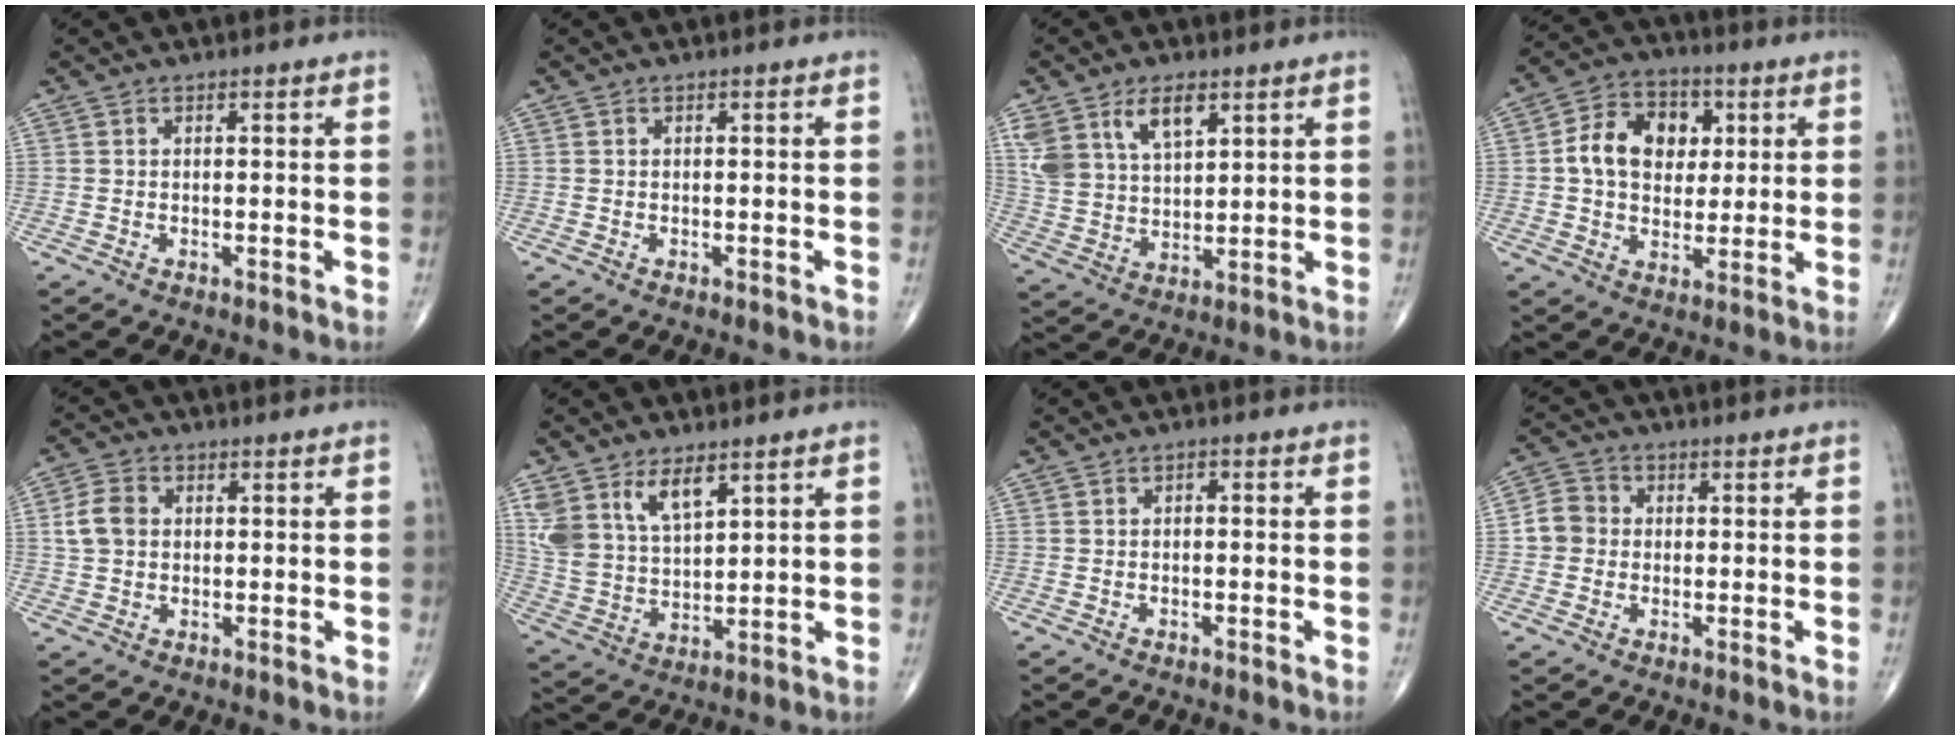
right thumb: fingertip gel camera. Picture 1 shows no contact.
{"total": 0.0}
{"total": 10.7, "force": [5.7, 5.8, 7.0], "torque": [-0.126, -0.017, 0.120]}
{"total": 12.5, "force": [2.1, 9.4, 8.1], "torque": [-0.101, 0.008, 0.029]}
{"total": 5.2, "force": [0.7, 4.0, 3.3], "torque": [-0.062, 0.007, 0.011]}
{"total": 10.1, "force": [5.9, 5.1, 6.5], "torque": [-0.115, -0.023, 0.127]}
{"total": 1.0, "force": [-0.1, 0.6, 0.8], "torque": [-0.007, 0.006, -0.006]}
{"total": 4.8, "force": [-0.2, 4.5, 1.8], "torque": [-0.018, 0.012, -0.013]}